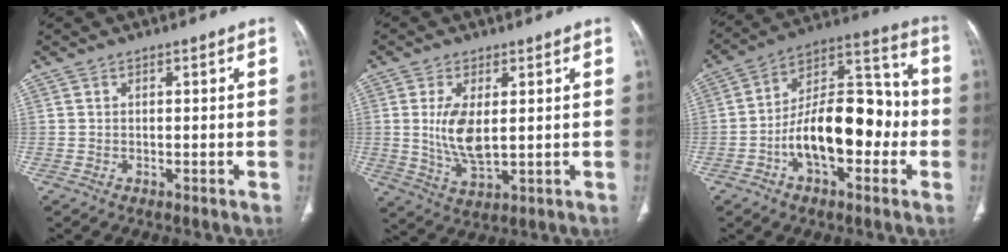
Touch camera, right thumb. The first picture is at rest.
{"total": 8.1, "force": [1.0, 3.6, 7.2], "torque": [-0.148, -0.018, 0.029]}
{"total": 19.0, "force": [-4.1, 10.1, 15.5], "torque": [-0.223, 0.050, -0.072]}